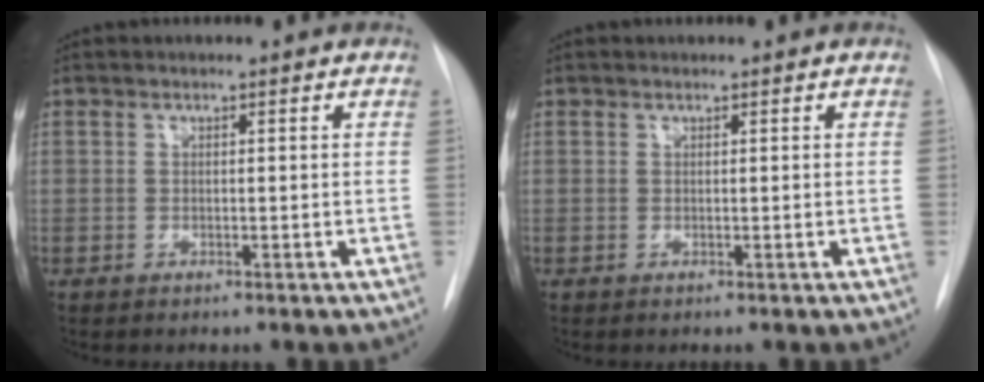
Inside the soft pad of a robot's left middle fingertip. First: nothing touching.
{"total": 0.0}